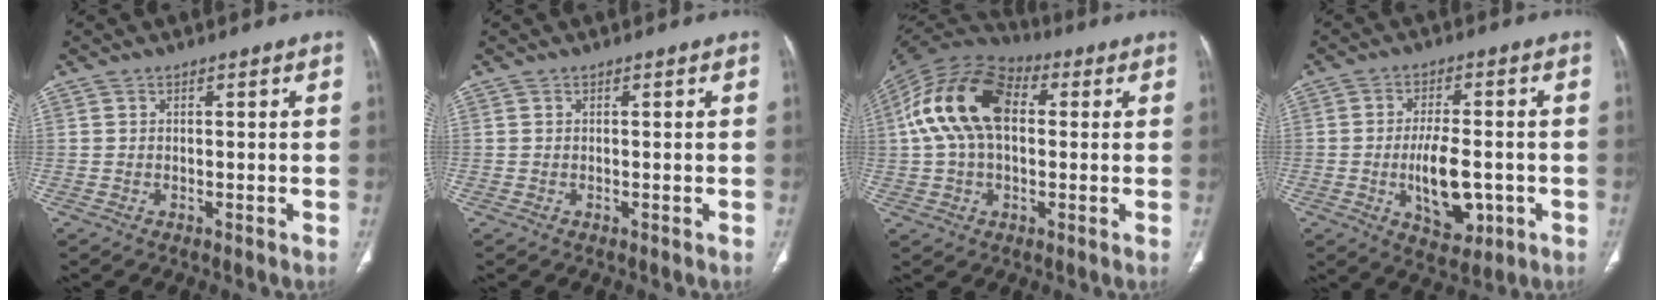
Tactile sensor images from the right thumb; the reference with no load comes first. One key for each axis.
{"total": 0.0}
{"total": 17.2, "fx": 2.5, "fy": 10.8, "fz": 13.2, "tx": -0.250, "ty": 0.037, "tz": 0.037}
{"total": 10.5, "fx": -2.3, "fy": 5.2, "fz": 8.8, "tx": -0.128, "ty": 0.005, "tz": -0.028}